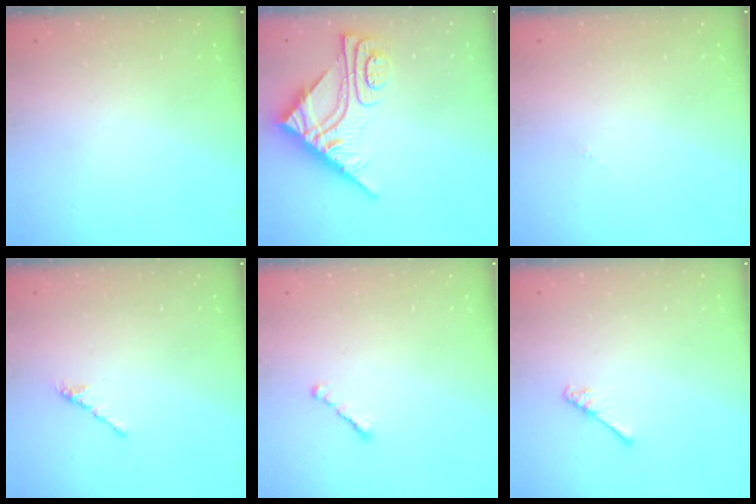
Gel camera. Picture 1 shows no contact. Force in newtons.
{"total": 10.6, "press": 10.5, "slide": 1.0}
{"total": 0.0}
{"total": 2.1, "press": 2.0, "slide": 0.7}
{"total": 1.8, "press": 1.7, "slide": 0.6}
{"total": 2.9, "press": 2.9, "slide": 0.4}